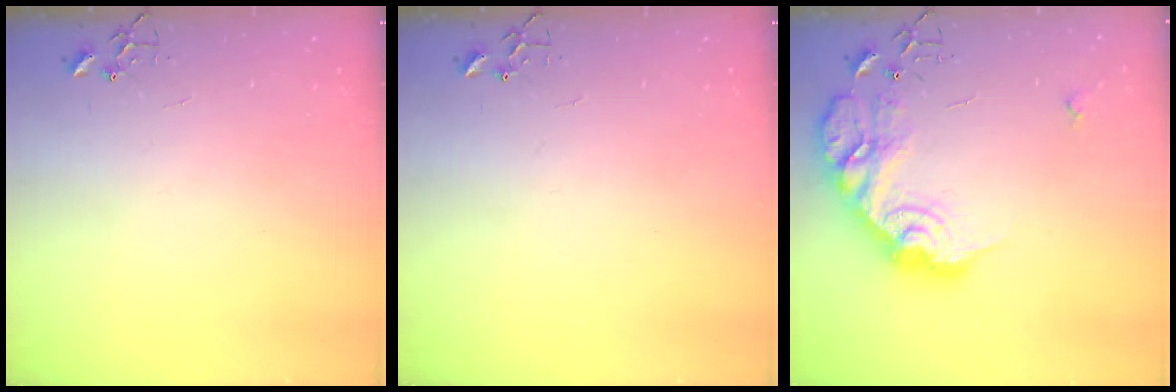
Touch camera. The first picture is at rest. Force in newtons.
{"total": 0.0}
{"total": 19.5, "press": 19.5, "slide": 1.3}